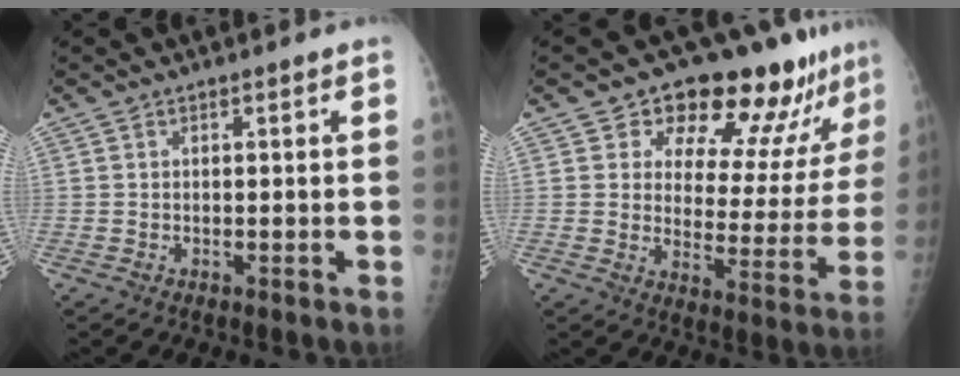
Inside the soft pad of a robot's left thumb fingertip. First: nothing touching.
{"total": 16.3, "force": [12.6, 7.0, 7.6], "torque": [-0.041, -0.076, 0.160]}